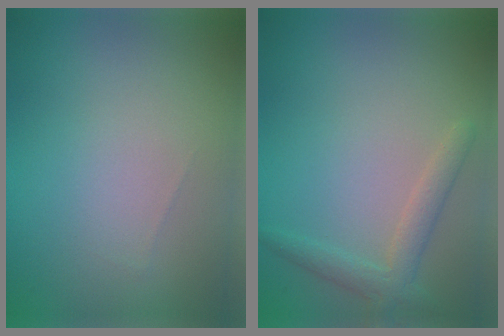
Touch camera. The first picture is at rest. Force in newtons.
{"total": 2.3, "press": 2.3, "slide": 0.2}